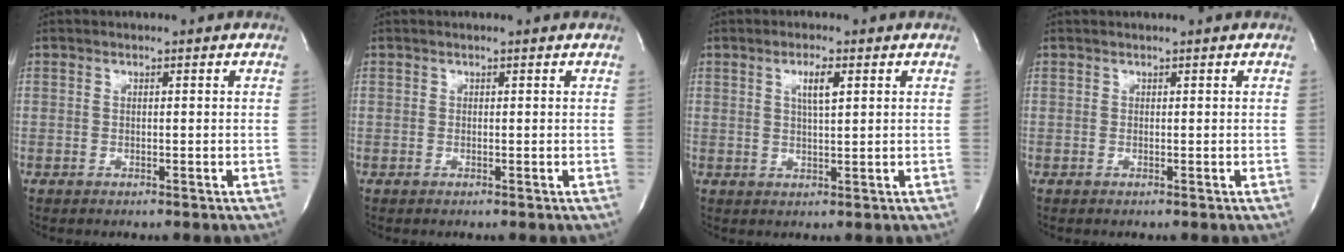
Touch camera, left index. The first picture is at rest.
{"total": 0.0}
{"total": 3.0, "force": [1.0, 0.3, 2.8], "torque": [-0.054, -0.006, 0.016]}
{"total": 0.8, "force": [0.7, -0.1, 0.3], "torque": [-0.004, 0.010, 0.015]}